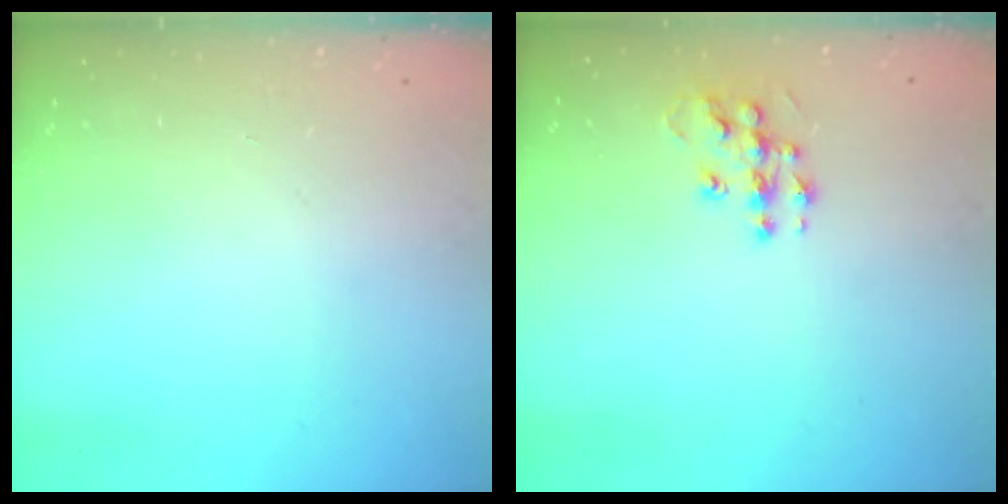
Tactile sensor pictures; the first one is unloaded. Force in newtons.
{"total": 9.6, "press": 9.6, "slide": 0.5}